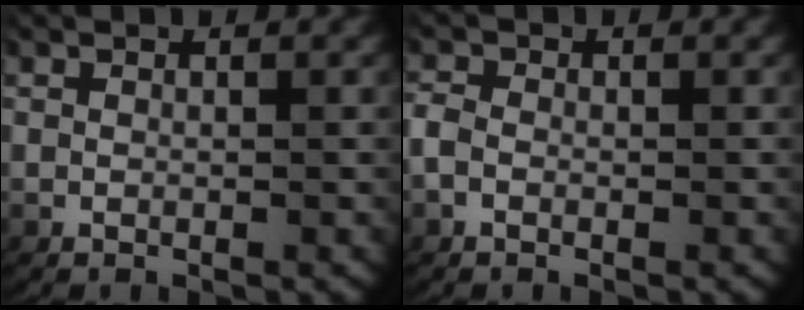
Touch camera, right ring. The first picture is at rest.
{"total": 1.5, "force": [-0.4, 1.2, 0.8], "torque": [-0.026, -0.002, -0.009]}